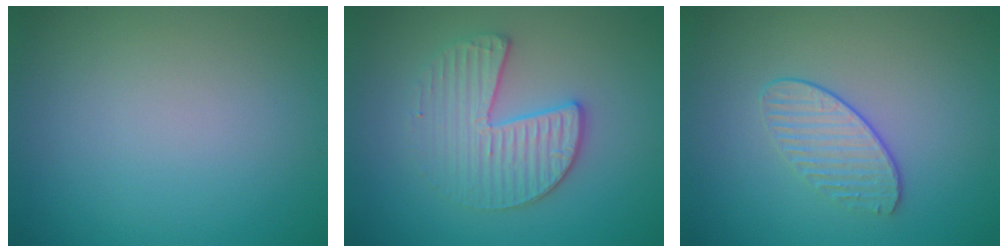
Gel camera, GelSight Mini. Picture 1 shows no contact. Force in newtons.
{"total": 3.5, "press": 3.3, "slide": 1.2}
{"total": 1.9, "press": 1.5, "slide": 1.2}